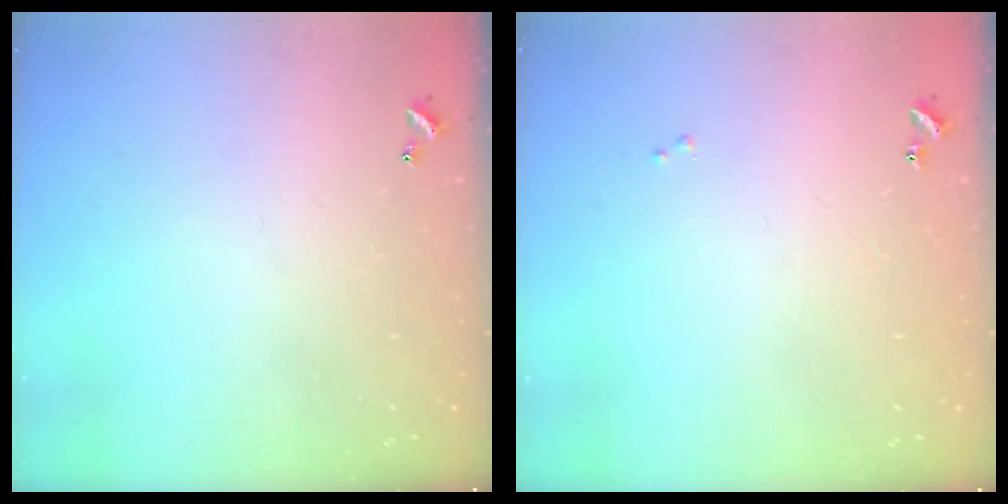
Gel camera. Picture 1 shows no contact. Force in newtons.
{"total": 0.0}